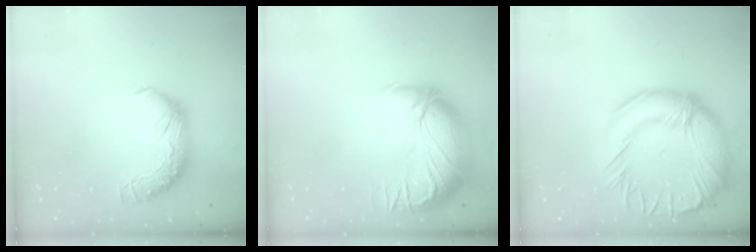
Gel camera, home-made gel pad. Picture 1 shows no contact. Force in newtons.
{"total": 3.7, "press": 2.1, "slide": 3.0}
{"total": 11.7, "press": 11.1, "slide": 3.7}